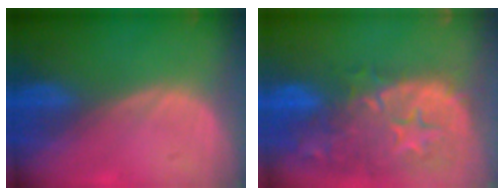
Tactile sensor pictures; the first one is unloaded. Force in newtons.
{"total": 15.2, "press": 12.0, "slide": 9.3}